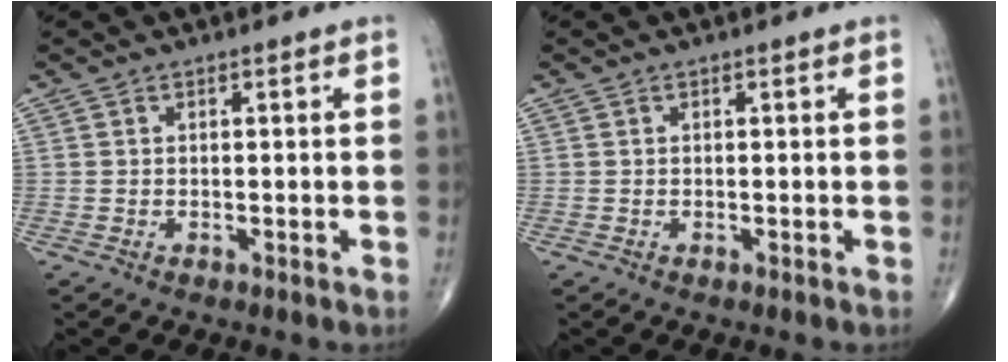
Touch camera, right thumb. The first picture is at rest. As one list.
[{"total": 0.0}]